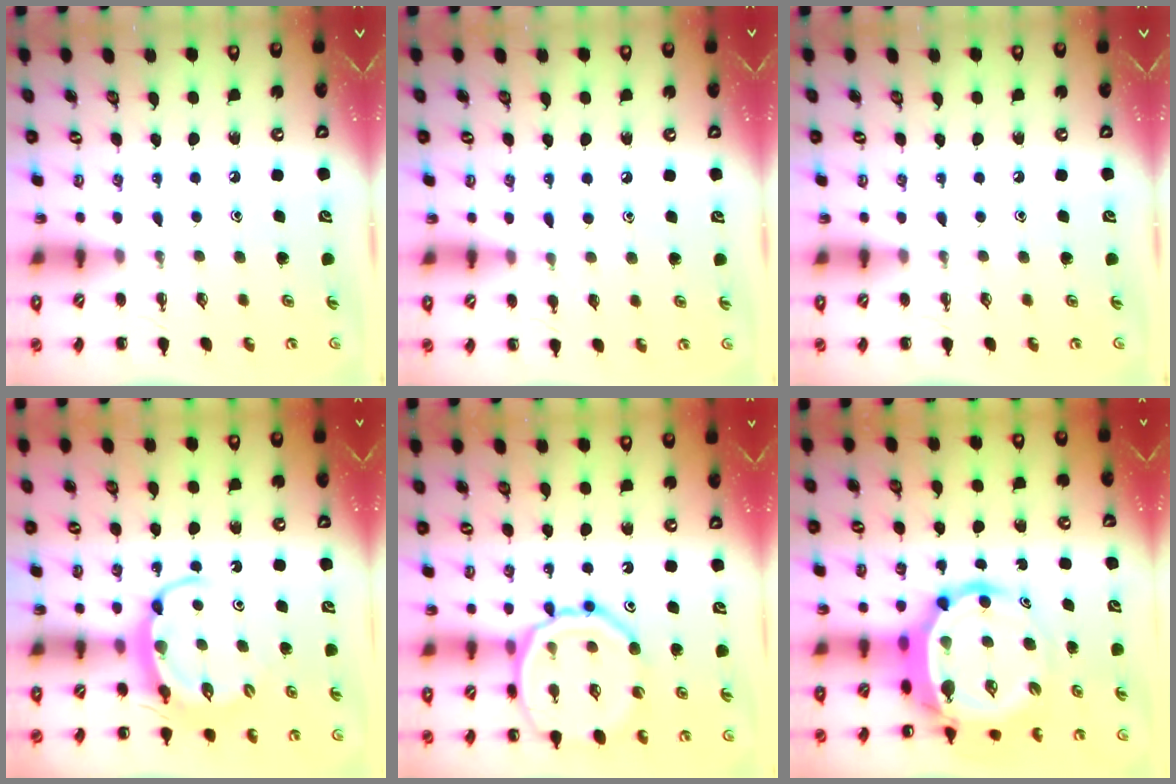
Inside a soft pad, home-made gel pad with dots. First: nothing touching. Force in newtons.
{"total": 3.6, "press": 3.4, "slide": 1.3}
{"total": 0.0}
{"total": 5.9, "press": 5.9, "slide": 0.6}
{"total": 16.0, "press": 15.8, "slide": 2.5}
{"total": 8.5, "press": 8.1, "slide": 2.5}